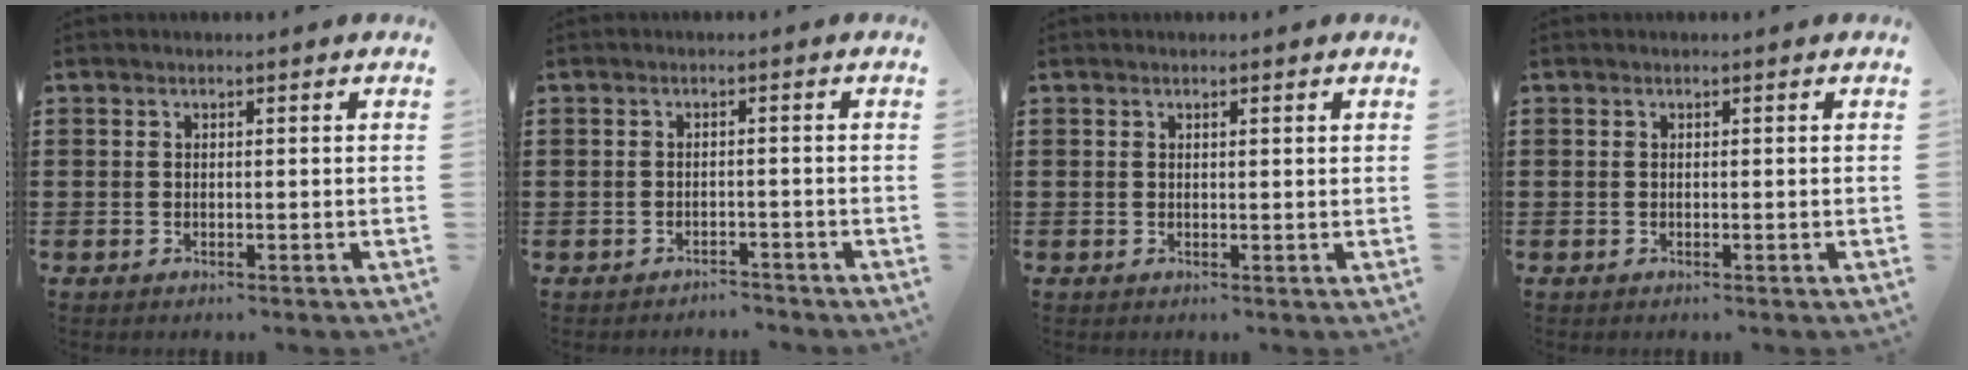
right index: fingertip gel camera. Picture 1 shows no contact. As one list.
[{"total": 1.9, "force": [-1.8, 0.3, -0.3], "torque": [-0.001, 0.003, -0.043]}, {"total": 0.5, "force": [0.2, 0.0, 0.5], "torque": [-0.008, 0.000, 0.004]}, {"total": 0.0}]